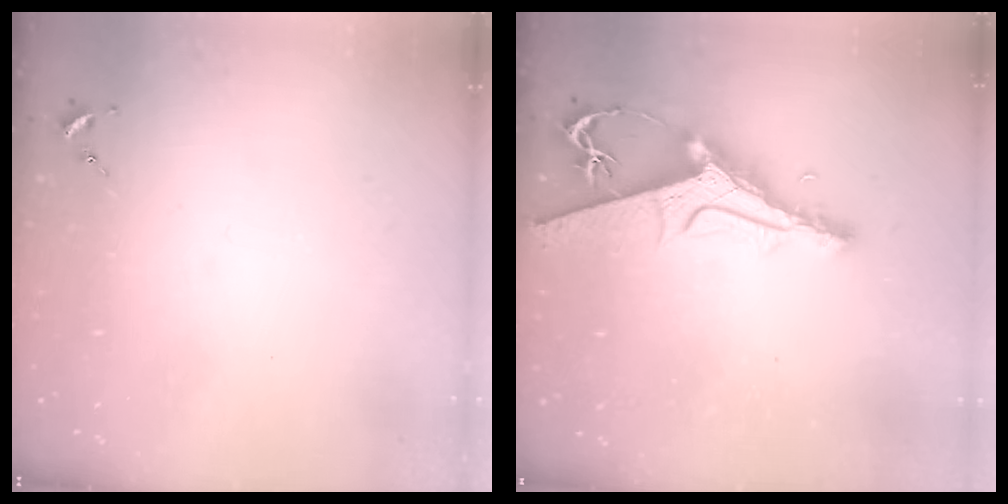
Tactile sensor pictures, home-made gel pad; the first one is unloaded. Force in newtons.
{"total": 10.7, "press": 10.6, "slide": 1.0}